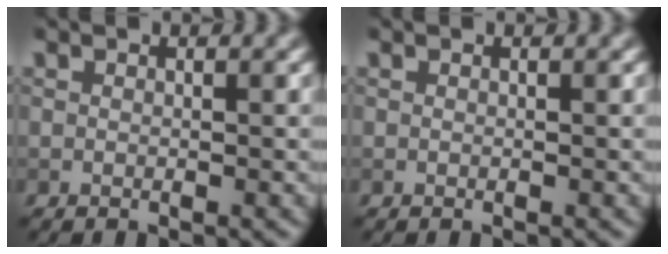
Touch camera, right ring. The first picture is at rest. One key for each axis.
{"total": 0.0}